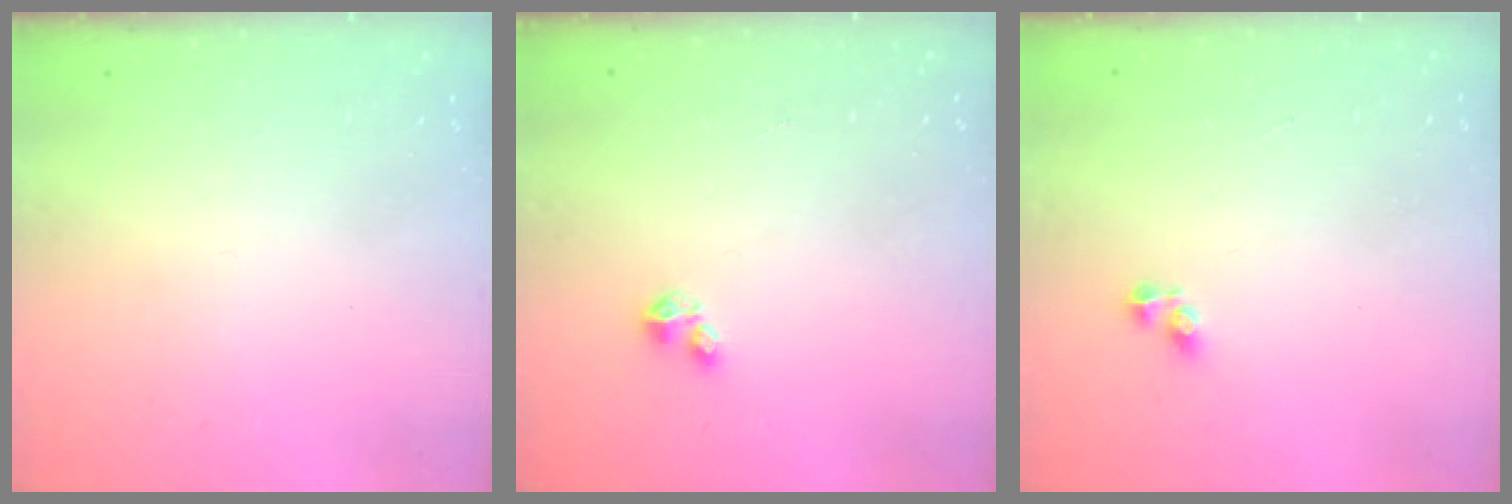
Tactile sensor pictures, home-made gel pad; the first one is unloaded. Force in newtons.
{"total": 2.7, "press": 2.7, "slide": 0.4}
{"total": 2.5, "press": 2.5, "slide": 0.1}